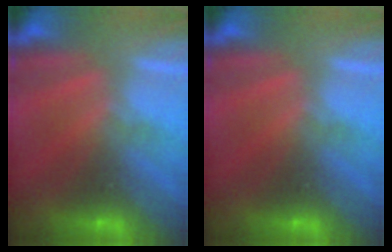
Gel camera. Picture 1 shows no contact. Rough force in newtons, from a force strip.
{"total": 0.0}